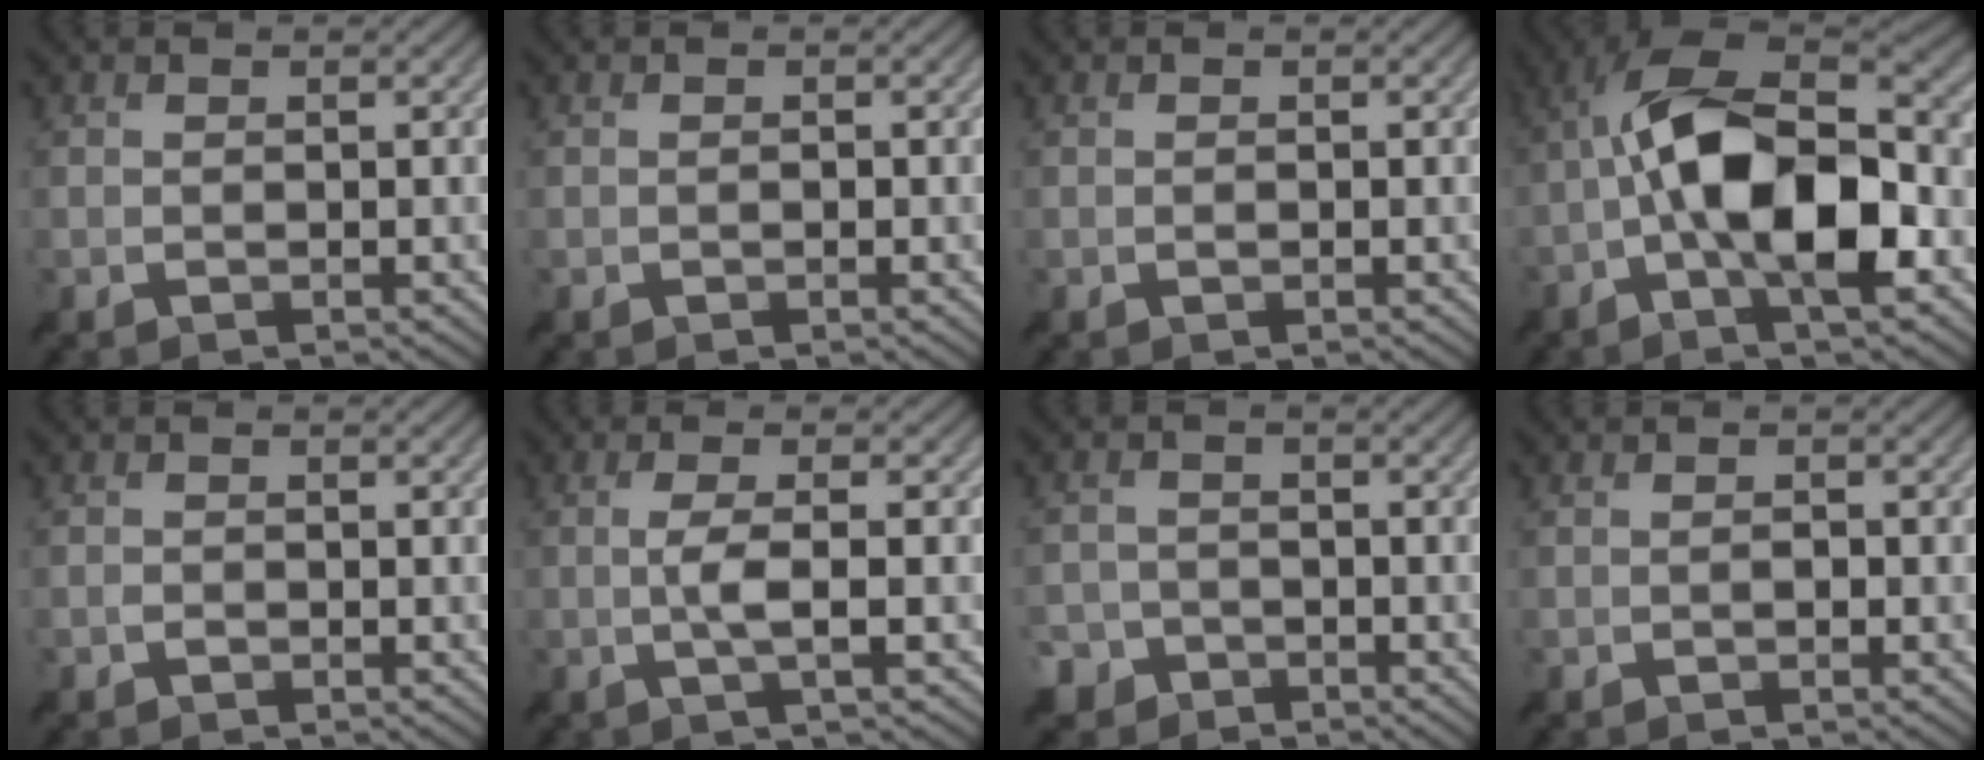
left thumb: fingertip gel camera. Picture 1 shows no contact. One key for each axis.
{"total": 0.0}
{"total": 0.0}
{"total": 14.9, "fx": -2.6, "fy": 5.5, "fz": 13.6, "tx": -0.251, "ty": 0.020, "tz": -0.056}
{"total": 0.6, "fx": -0.4, "fy": 0.4, "fz": 0.2, "tx": -0.004, "ty": 0.001, "tz": -0.010}
{"total": 4.3, "fx": -0.5, "fy": 0.5, "fz": 4.2, "tx": -0.081, "ty": 0.009, "tz": -0.022}
{"total": 4.1, "fx": -2.9, "fy": 2.8, "fz": 0.7, "tx": -0.011, "ty": -0.001, "tz": -0.058}
{"total": 0.6, "fx": -0.3, "fy": 0.3, "fz": 0.4, "tx": -0.005, "ty": 0.001, "tz": -0.005}